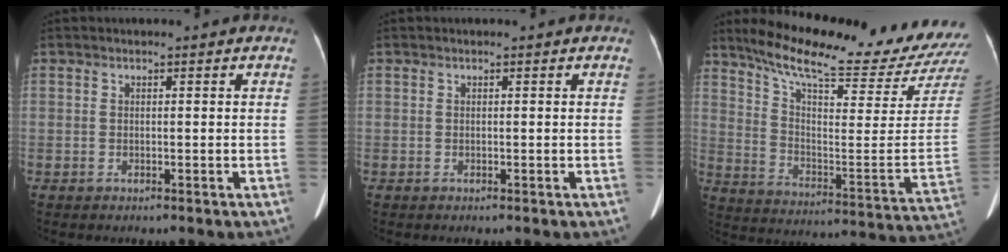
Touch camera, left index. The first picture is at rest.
{"total": 0.0}
{"total": 24.4, "force": [22.3, 0.4, 9.9], "torque": [-0.162, -0.102, 0.304]}